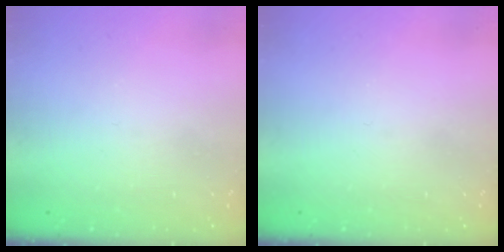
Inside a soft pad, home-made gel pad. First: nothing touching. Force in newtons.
{"total": 0.0}